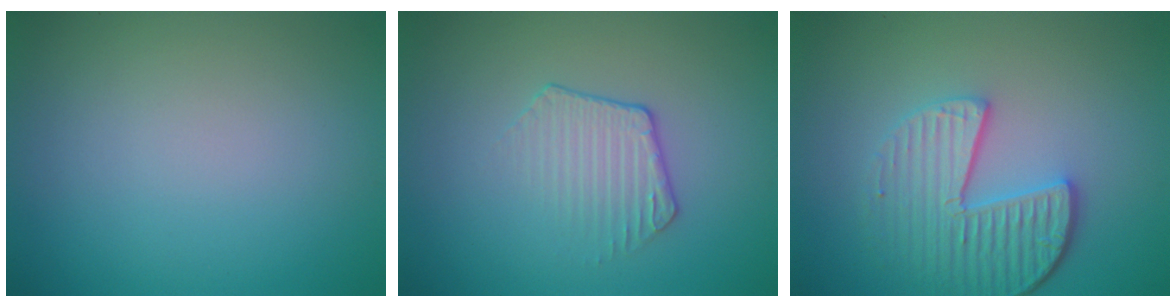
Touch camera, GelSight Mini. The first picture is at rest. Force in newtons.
{"total": 2.1, "press": 1.5, "slide": 1.4}
{"total": 4.9, "press": 3.9, "slide": 2.9}